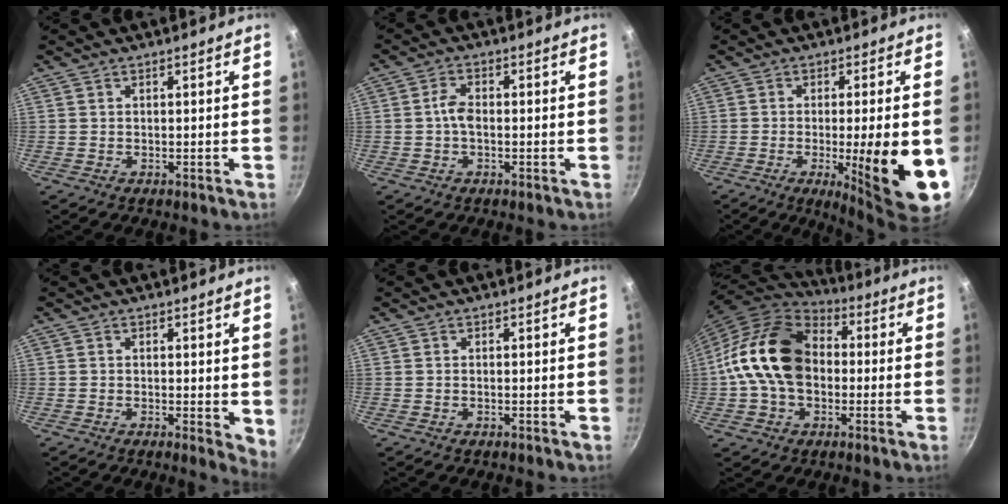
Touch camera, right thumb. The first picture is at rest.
{"total": 3.2, "force": [-0.4, 1.8, 2.6], "torque": [-0.049, 0.014, -0.011]}
{"total": 14.8, "force": [-3.2, 2.4, 14.3], "torque": [-0.199, -0.003, -0.039]}
{"total": 3.6, "force": [0.4, 1.5, 3.2], "torque": [-0.037, -0.007, 0.004]}
{"total": 0.0}
{"total": 18.3, "force": [-0.1, 13.2, 12.7], "torque": [-0.201, 0.036, -0.017]}